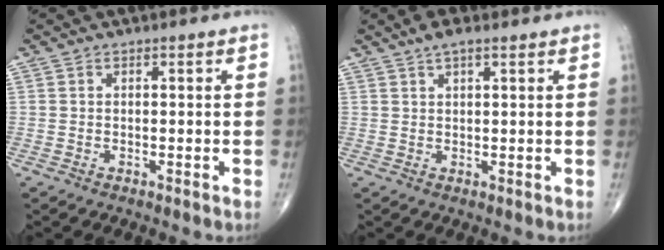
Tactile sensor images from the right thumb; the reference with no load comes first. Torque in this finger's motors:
{"motor_torque": [-0.53, 0.55, 0.52, 0.22, 0.00]}